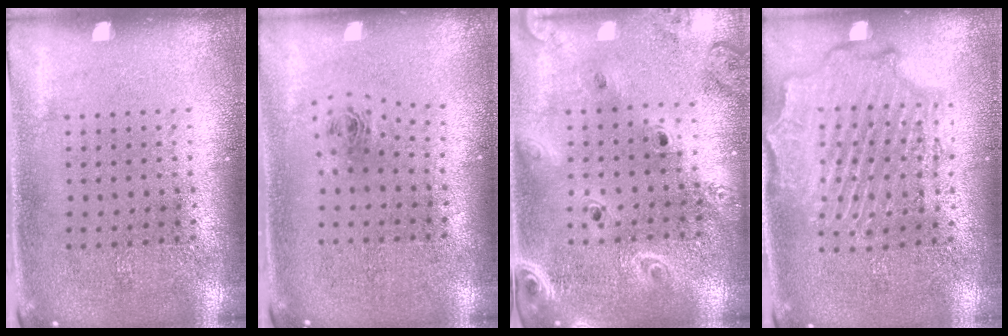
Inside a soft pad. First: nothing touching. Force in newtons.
{"total": 0.9, "press": 0.4, "slide": 0.8}
{"total": 2.4, "press": 2.1, "slide": 1.2}
{"total": 2.1, "press": 2.0, "slide": 0.4}